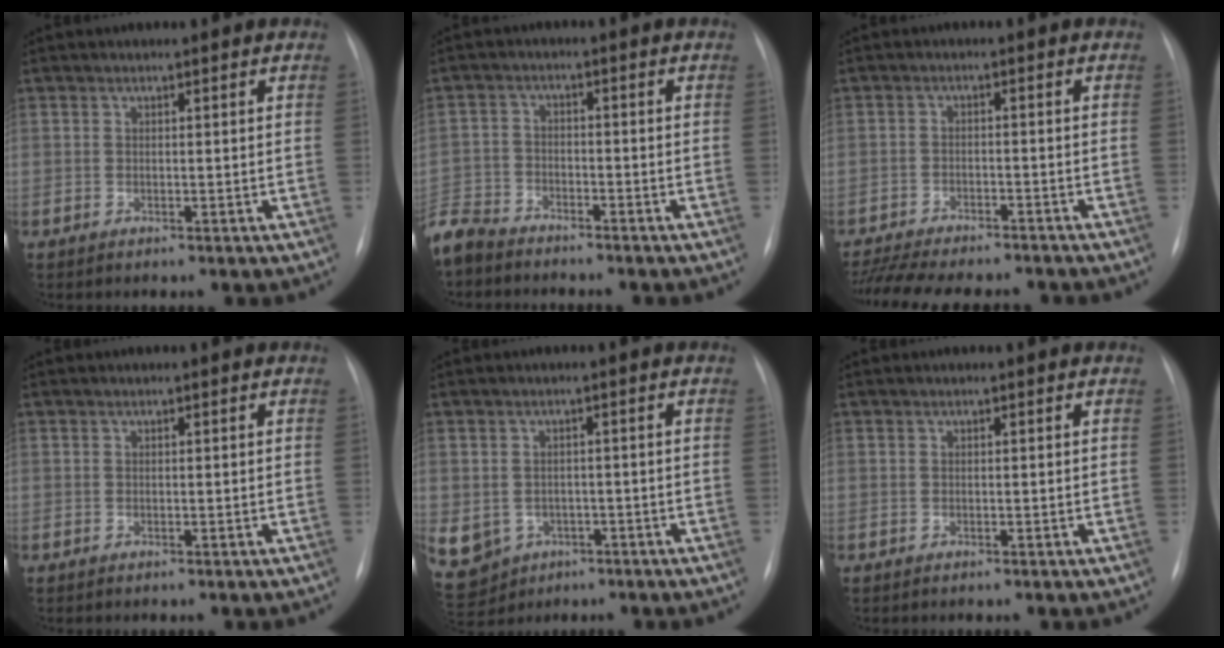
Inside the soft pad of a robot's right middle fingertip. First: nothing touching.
{"total": 7.2, "force": [-6.8, 2.2, 1.1], "torque": [-0.024, -0.016, -0.132]}
{"total": 15.3, "force": [-13.7, 3.1, 6.1], "torque": [-0.138, -0.014, -0.193]}
{"total": 0.0}
{"total": 19.5, "force": [-7.6, 16.5, 7.2], "torque": [-0.252, -0.003, -0.090]}
{"total": 0.0}